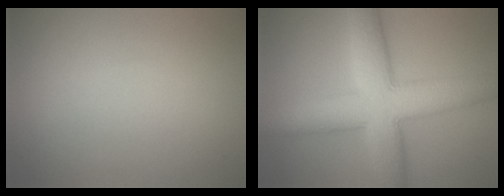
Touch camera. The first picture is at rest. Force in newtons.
{"total": 9.0, "press": 9.0, "slide": 0.1}